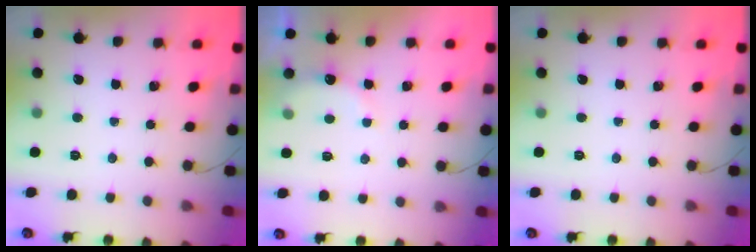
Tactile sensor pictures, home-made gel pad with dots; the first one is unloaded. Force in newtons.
{"total": 7.8, "press": 7.6, "slide": 1.5}
{"total": 0.0}